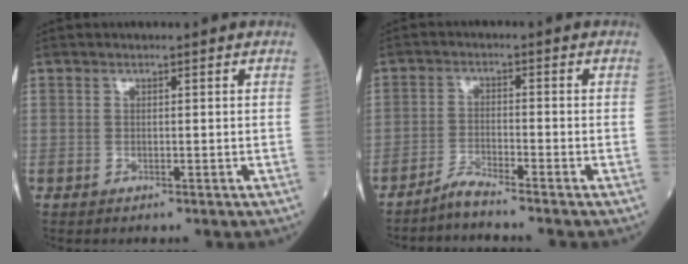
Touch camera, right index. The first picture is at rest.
{"total": 3.2, "force": [-3.0, -1.0, 0.7], "torque": [-0.021, -0.017, -0.062]}